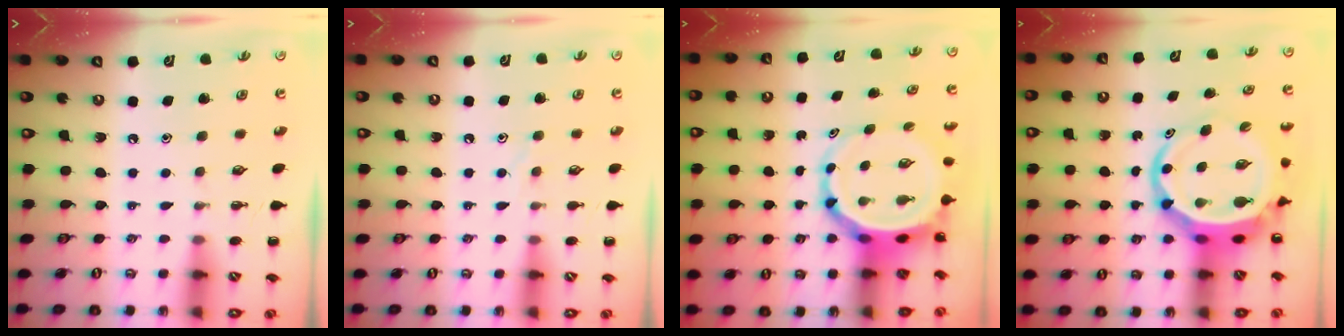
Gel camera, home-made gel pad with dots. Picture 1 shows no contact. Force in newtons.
{"total": 5.2, "press": 5.2, "slide": 0.9}
{"total": 7.0, "press": 6.7, "slide": 2.1}
{"total": 8.5, "press": 8.2, "slide": 2.2}